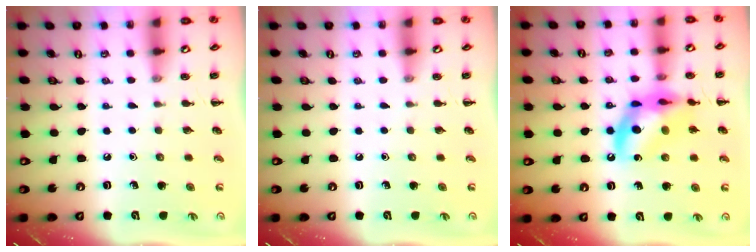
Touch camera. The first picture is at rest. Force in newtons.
{"total": 0.0}
{"total": 14.1, "press": 13.7, "slide": 3.3}